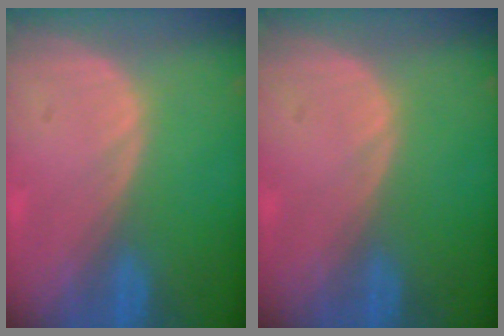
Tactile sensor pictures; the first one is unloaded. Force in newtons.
{"total": 0.0}